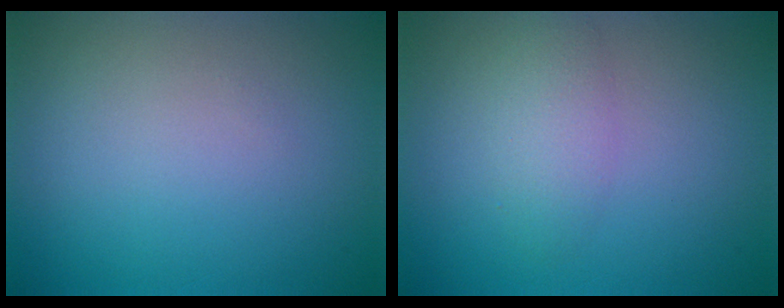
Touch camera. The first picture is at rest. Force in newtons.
{"total": 2.3, "press": 2.3, "slide": 0.0}